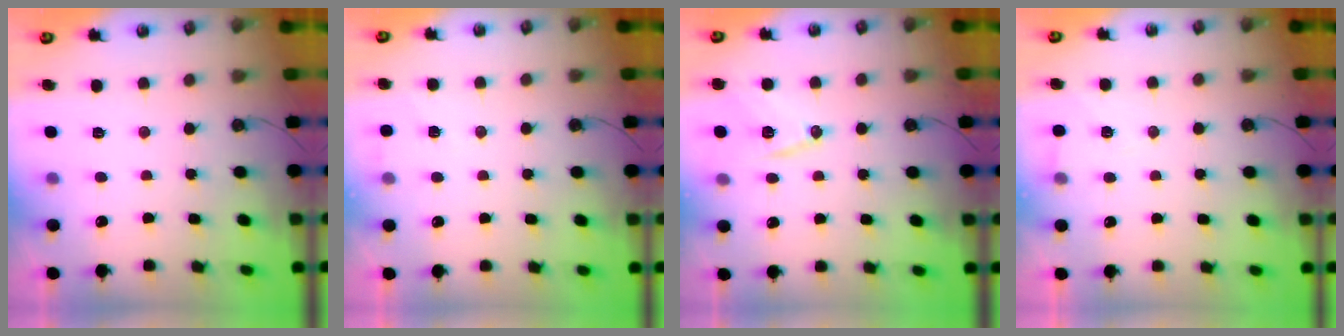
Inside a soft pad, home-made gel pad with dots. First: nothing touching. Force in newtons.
{"total": 4.3, "press": 4.2, "slide": 1.0}
{"total": 12.5, "press": 12.2, "slide": 2.7}
{"total": 6.3, "press": 4.5, "slide": 4.3}